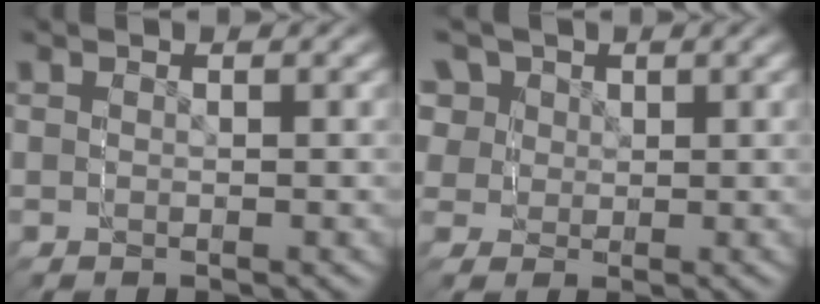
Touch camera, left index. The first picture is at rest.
{"total": 7.0, "force": [2.4, 6.5, 1.3], "torque": [-0.051, -0.029, 0.042]}